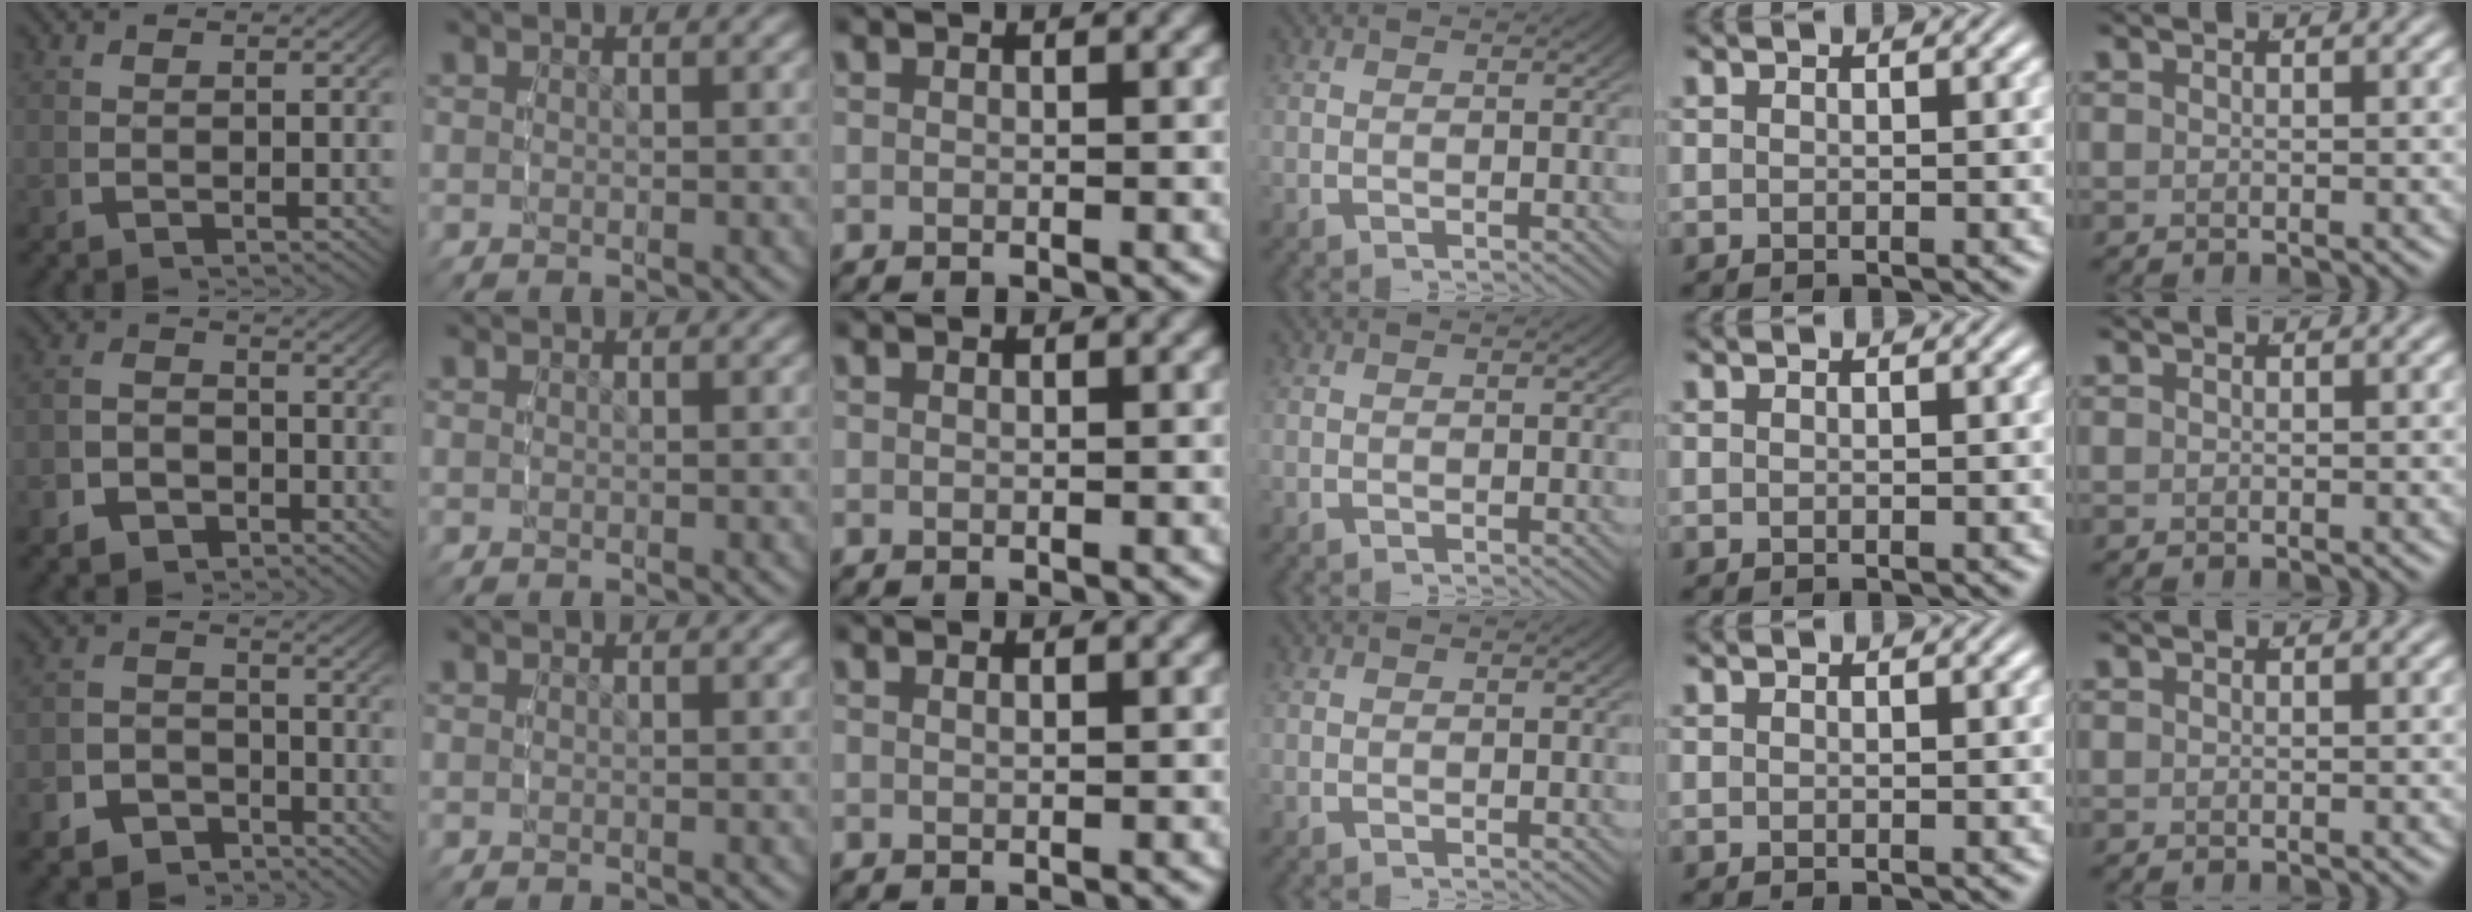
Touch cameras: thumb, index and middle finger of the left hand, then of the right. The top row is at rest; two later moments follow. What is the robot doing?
{"motion": "lift_and_place", "object": "sponge"}